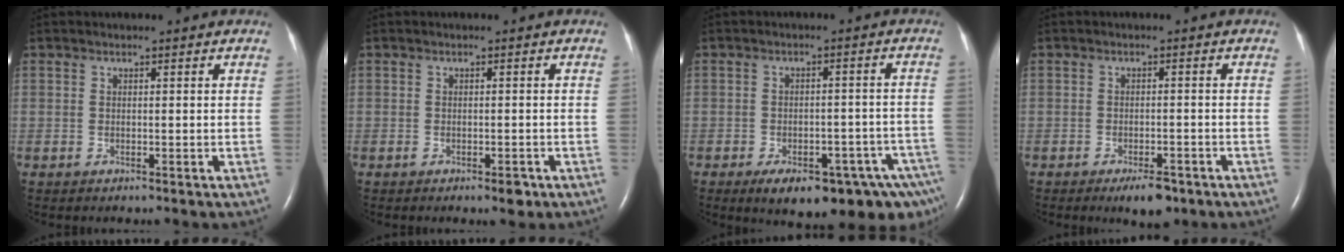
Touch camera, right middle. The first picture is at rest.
{"total": 1.8, "force": [-1.1, 0.6, 1.3], "torque": [-0.018, 0.000, -0.012]}
{"total": 16.8, "force": [-11.4, 5.8, 10.8], "torque": [-0.093, 0.019, -0.140]}
{"total": 4.1, "force": [-2.7, 1.3, 2.7], "torque": [-0.044, -0.002, -0.037]}